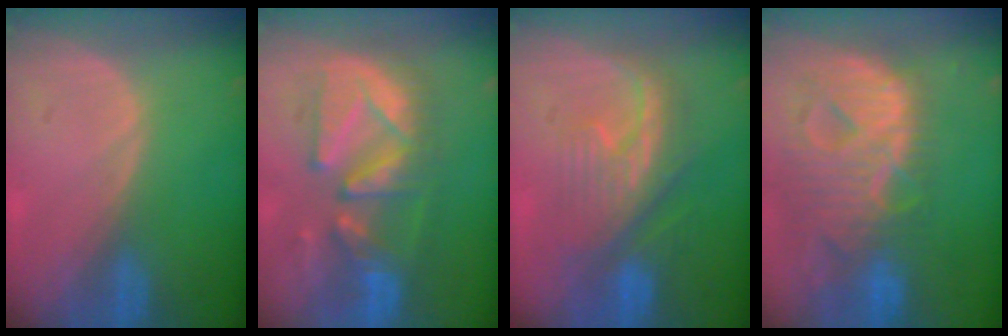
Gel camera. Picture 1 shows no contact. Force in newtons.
{"total": 10.4, "press": 10.2, "slide": 2.3}
{"total": 7.9, "press": 7.8, "slide": 1.2}
{"total": 13.1, "press": 11.2, "slide": 6.9}